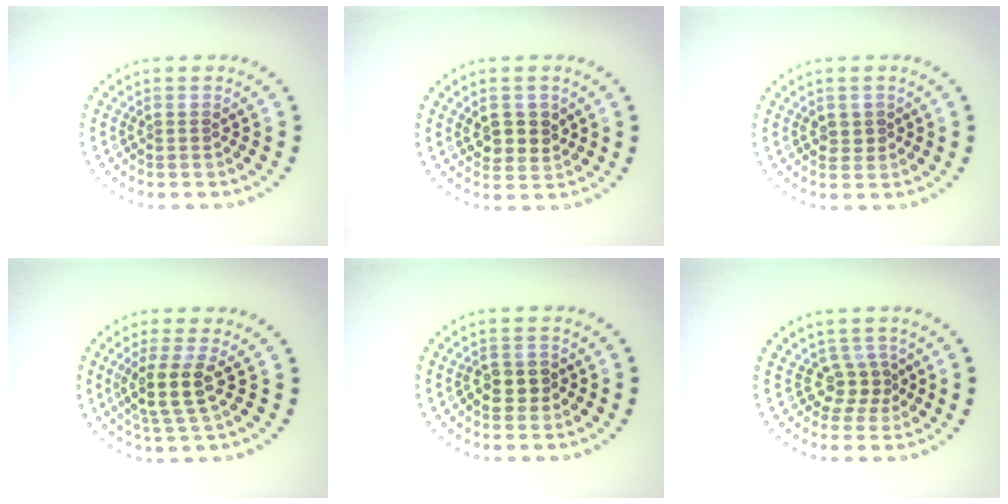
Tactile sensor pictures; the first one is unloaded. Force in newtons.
{"total": 2.8, "press": 2.7, "slide": 0.8}
{"total": 1.2, "press": 1.2, "slide": 0.2}
{"total": 3.4, "press": 2.8, "slide": 2.0}
{"total": 1.9, "press": 1.8, "slide": 0.5}
{"total": 2.4, "press": 1.6, "slide": 1.8}